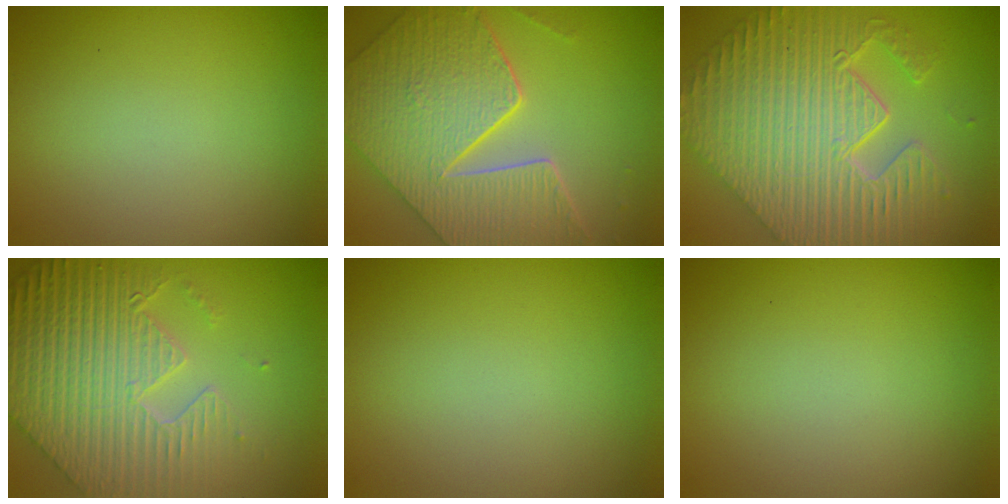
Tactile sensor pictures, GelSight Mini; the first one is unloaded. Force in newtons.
{"total": 9.3, "press": 6.8, "slide": 6.3}
{"total": 11.6, "press": 7.8, "slide": 8.6}
{"total": 8.6, "press": 6.5, "slide": 5.6}
{"total": 0.0}
{"total": 0.0}